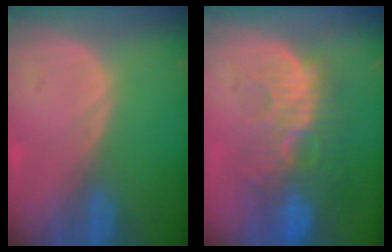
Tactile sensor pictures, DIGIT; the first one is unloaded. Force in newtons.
{"total": 10.9, "press": 9.4, "slide": 5.4}